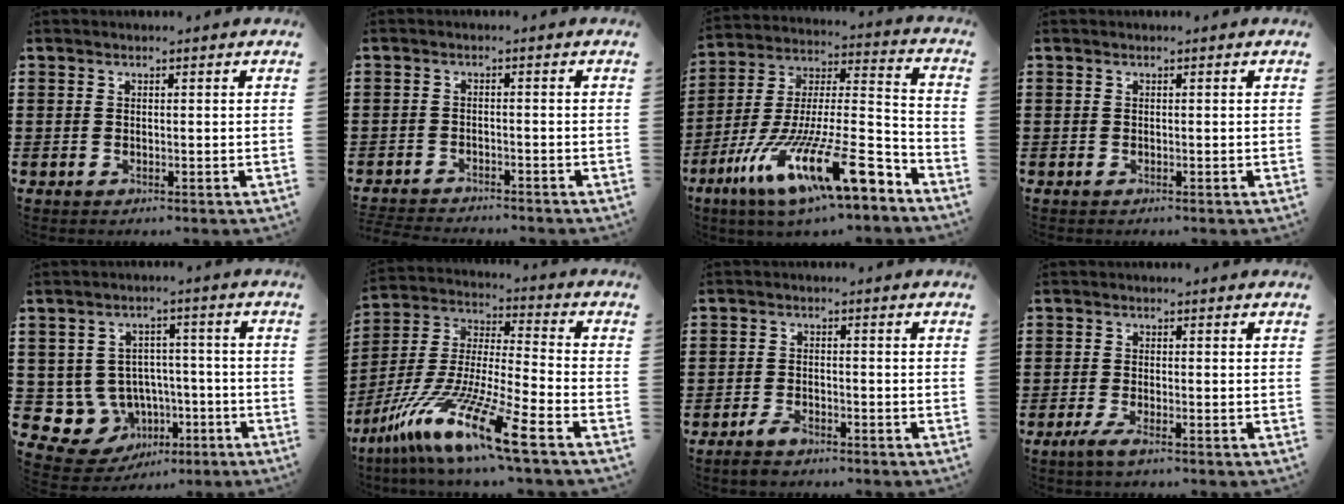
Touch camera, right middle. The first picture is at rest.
{"total": 2.5, "force": [-2.5, 0.1, 0.0], "torque": [-0.005, -0.002, -0.054]}
{"total": 18.4, "force": [-11.6, 3.7, 13.7], "torque": [-0.264, 0.015, -0.200]}
{"total": 0.0}
{"total": 7.0, "force": [-2.2, 6.5, 1.3], "torque": [-0.063, 0.000, -0.035]}
{"total": 14.4, "force": [-10.4, 0.2, 10.1], "torque": [-0.216, -0.008, -0.202]}
{"total": 2.6, "force": [-2.2, 1.0, 0.9], "torque": [-0.026, 0.002, -0.047]}
{"total": 2.1, "force": [-1.3, 0.2, 1.7], "torque": [-0.035, -0.004, -0.025]}